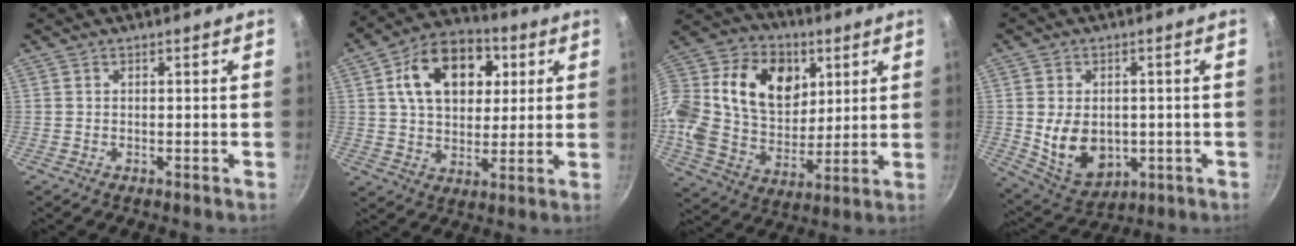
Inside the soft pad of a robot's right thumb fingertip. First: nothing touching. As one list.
[{"total": 17.7, "force": [5.4, 12.1, 11.7], "torque": [-0.150, 0.006, 0.077]}, {"total": 28.9, "force": [8.7, 20.8, 18.0], "torque": [-0.349, 0.013, 0.149]}, {"total": 11.6, "force": [-1.0, 8.3, 8.0], "torque": [-0.115, -0.009, 0.007]}]